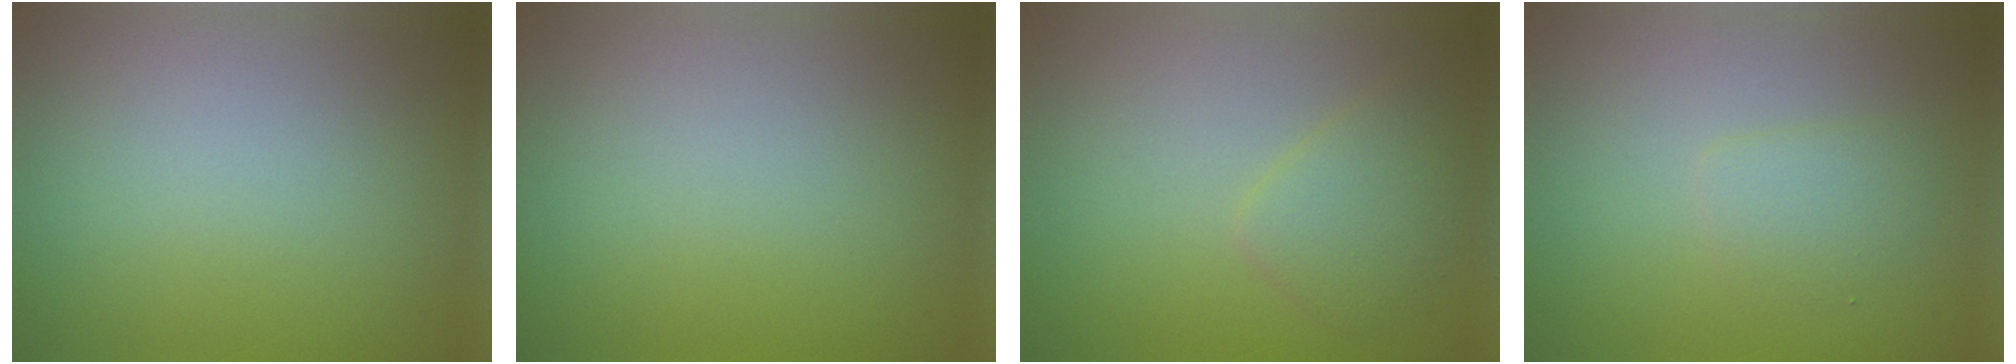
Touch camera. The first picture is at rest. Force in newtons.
{"total": 0.0}
{"total": 2.5, "press": 2.5, "slide": 0.1}
{"total": 1.7, "press": 1.7, "slide": 0.1}